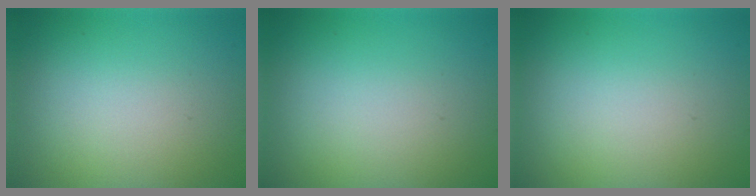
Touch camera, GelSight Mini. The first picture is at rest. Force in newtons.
{"total": 0.0}
{"total": 0.0}